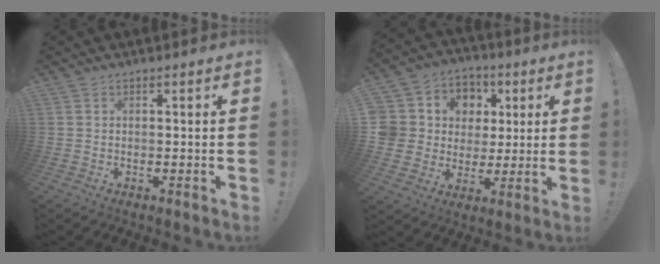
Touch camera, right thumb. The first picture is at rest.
{"total": 11.0, "force": [2.2, 10.3, 3.2], "torque": [-0.048, -0.009, 0.066]}